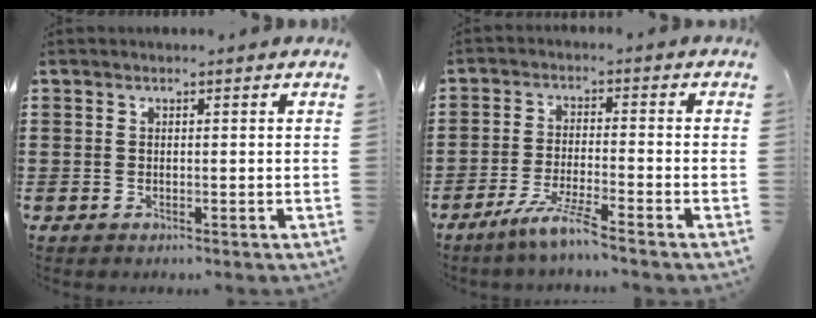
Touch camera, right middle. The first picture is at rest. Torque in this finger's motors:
{"motor_torque": [2.14, 0.00, 0.06, 0.08]}